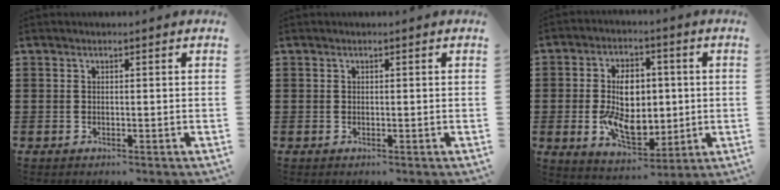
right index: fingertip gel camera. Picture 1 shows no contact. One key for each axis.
{"total": 0.0}
{"total": 9.9, "fx": -0.2, "fy": 6.1, "fz": 7.7, "tx": -0.145, "ty": 0.001, "tz": -0.009}